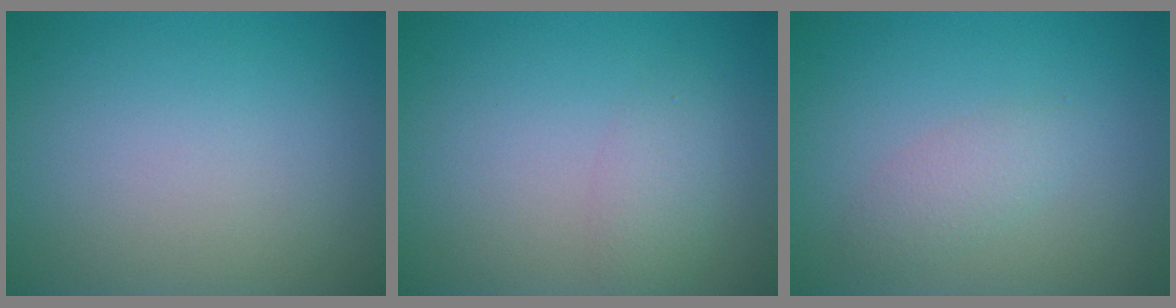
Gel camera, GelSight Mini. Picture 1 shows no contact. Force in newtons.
{"total": 1.8, "press": 1.8, "slide": 0.1}
{"total": 1.9, "press": 1.9, "slide": 0.0}